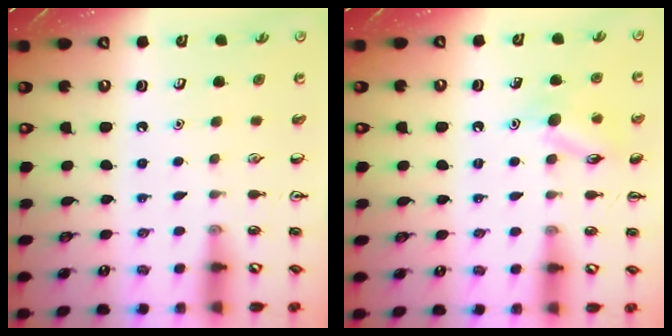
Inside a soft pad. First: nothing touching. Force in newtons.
{"total": 10.1, "press": 10.0, "slide": 0.9}